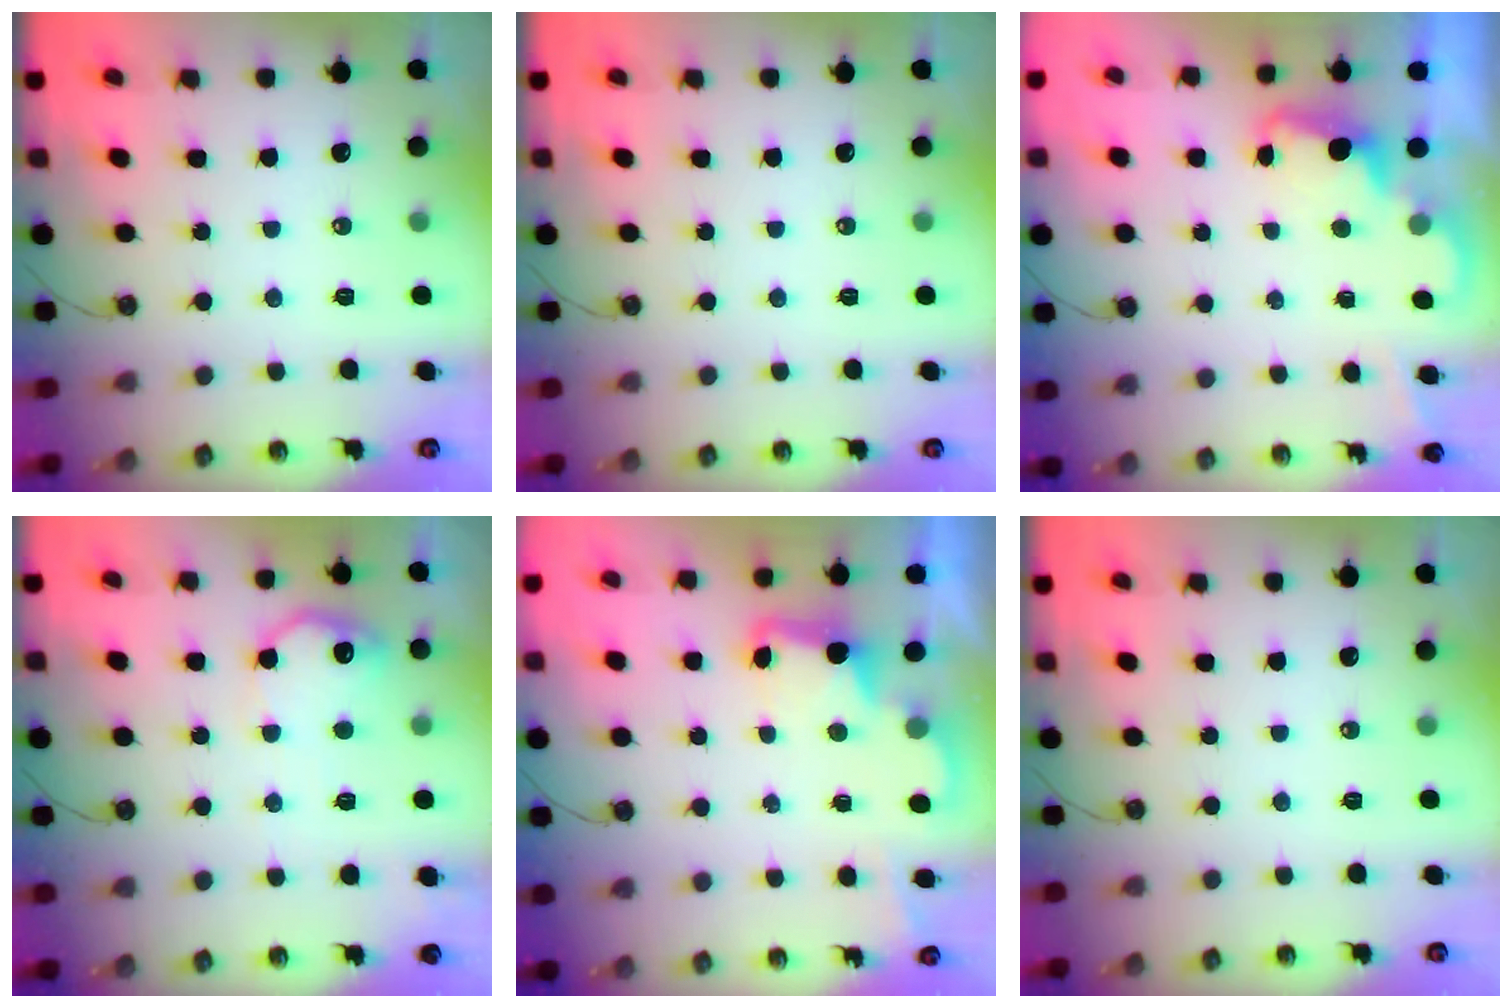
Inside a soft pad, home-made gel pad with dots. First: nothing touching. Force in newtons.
{"total": 0.0}
{"total": 2.5, "press": 2.4, "slide": 0.5}
{"total": 11.2, "press": 11.2, "slide": 0.3}
{"total": 3.2, "press": 3.1, "slide": 0.7}
{"total": 0.0}